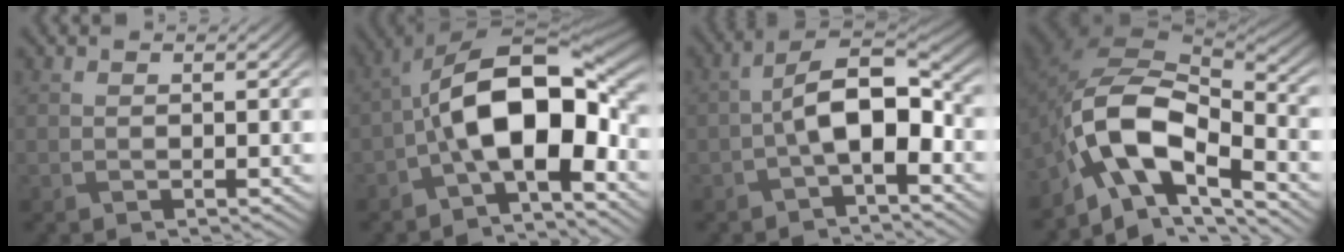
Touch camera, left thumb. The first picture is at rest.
{"total": 14.1, "force": [-2.8, 6.6, 12.2], "torque": [-0.200, 0.011, -0.063]}
{"total": 8.1, "force": [-1.7, 3.8, 7.0], "torque": [-0.131, 0.013, -0.035]}
{"total": 12.4, "force": [-5.6, 6.4, 9.1], "torque": [-0.172, -0.012, -0.115]}